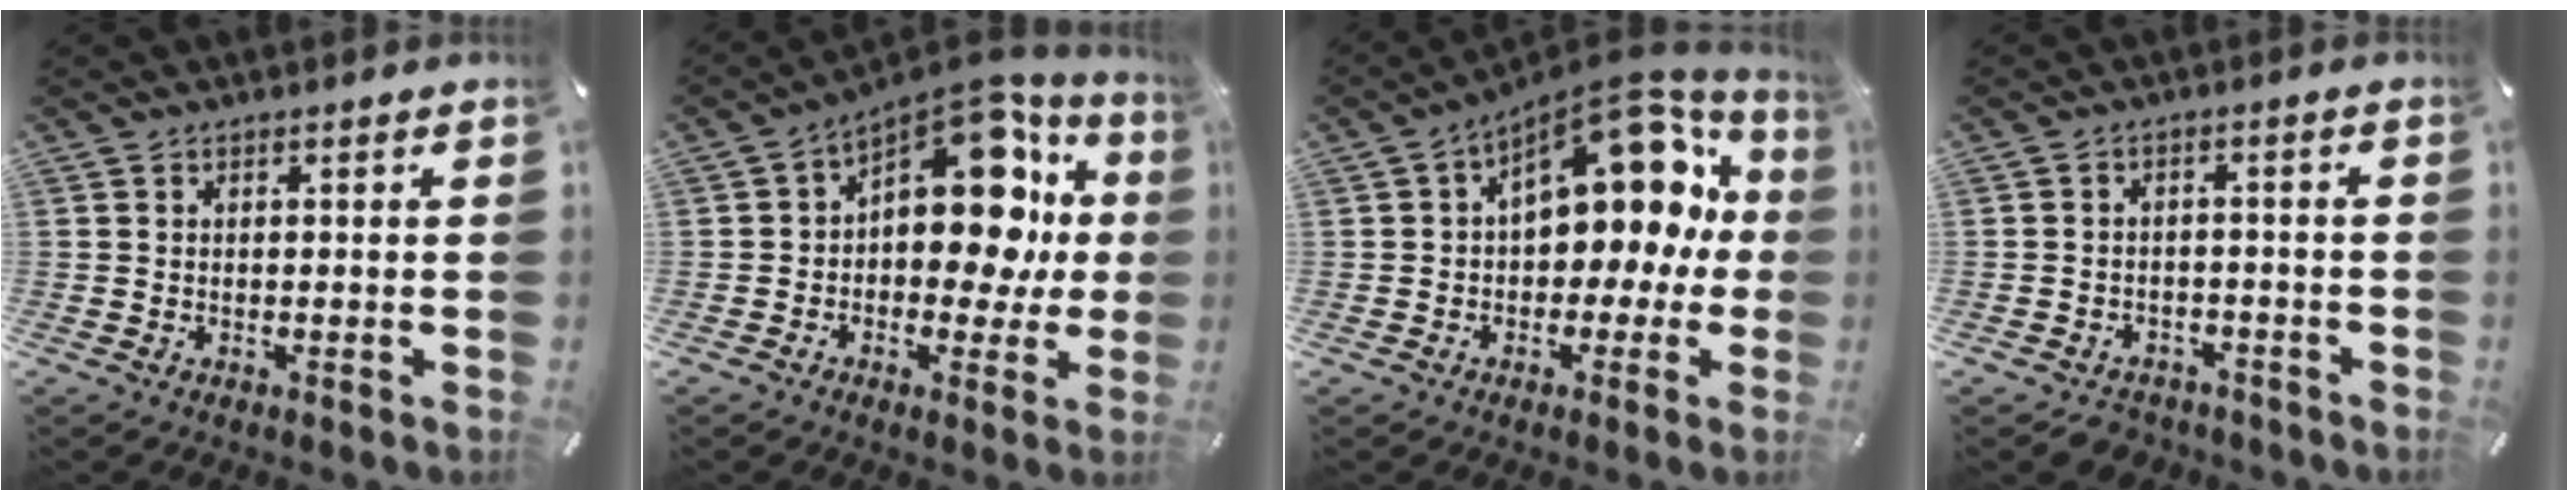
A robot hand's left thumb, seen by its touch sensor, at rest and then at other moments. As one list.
[{"total": 16.2, "force": [4.6, 9.8, 12.0], "torque": [-0.151, -0.041, 0.078]}, {"total": 15.3, "force": [6.7, 9.0, 10.4], "torque": [-0.131, -0.053, 0.114]}, {"total": 3.8, "force": [-3.0, 2.3, 0.5], "torque": [-0.015, 0.015, -0.060]}]